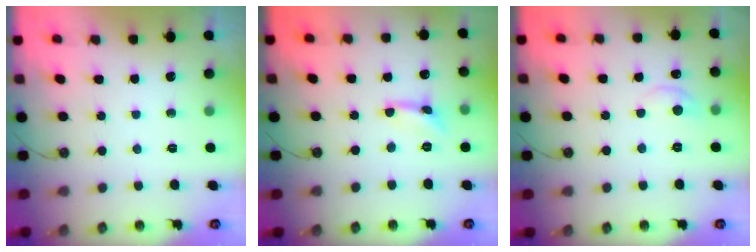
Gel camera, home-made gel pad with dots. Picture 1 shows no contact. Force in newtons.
{"total": 0.9, "press": 0.8, "slide": 0.3}
{"total": 0.5, "press": 0.2, "slide": 0.5}